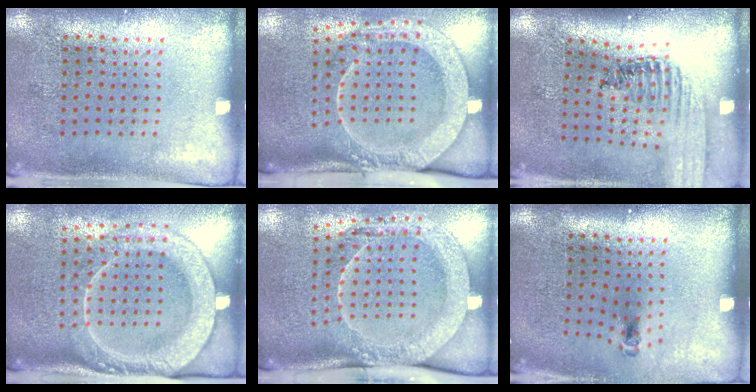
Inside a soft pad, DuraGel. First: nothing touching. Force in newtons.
{"total": 2.8, "press": 2.0, "slide": 1.9}
{"total": 1.3, "press": 1.3, "slide": 0.1}
{"total": 2.4, "press": 2.1, "slide": 1.2}
{"total": 2.2, "press": 2.1, "slide": 0.7}
{"total": 0.6, "press": 0.3, "slide": 0.5}